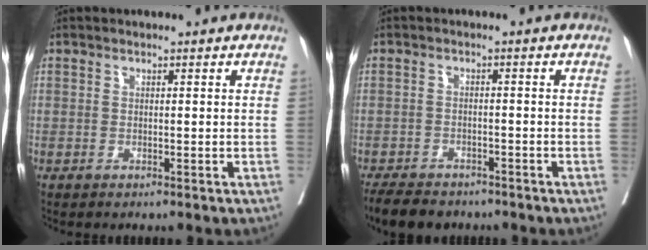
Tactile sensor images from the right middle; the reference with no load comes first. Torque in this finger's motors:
{"motor_torque": [0.08, -0.09, 0.05, 0.01]}